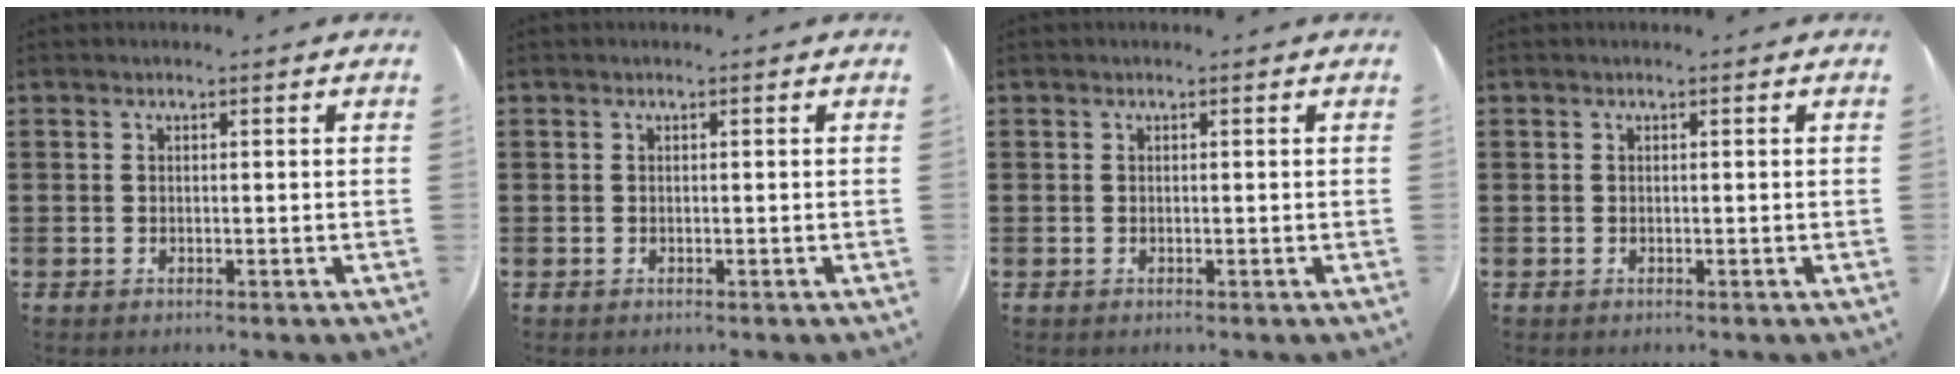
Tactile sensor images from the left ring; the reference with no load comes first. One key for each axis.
{"total": 0.0}
{"total": 0.0}
{"total": 0.0}